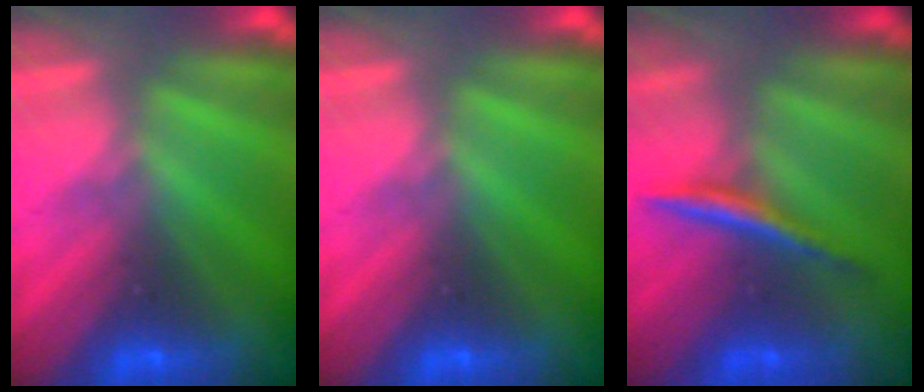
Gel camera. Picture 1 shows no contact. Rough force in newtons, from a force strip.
{"total": 0.0}
{"total": 1.7}